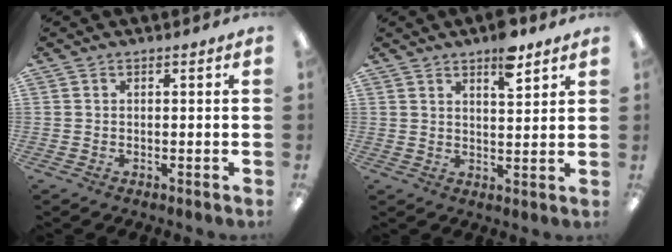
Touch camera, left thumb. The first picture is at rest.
{"total": 7.4, "force": [5.2, 2.6, 4.6], "torque": [-0.054, -0.031, 0.084]}